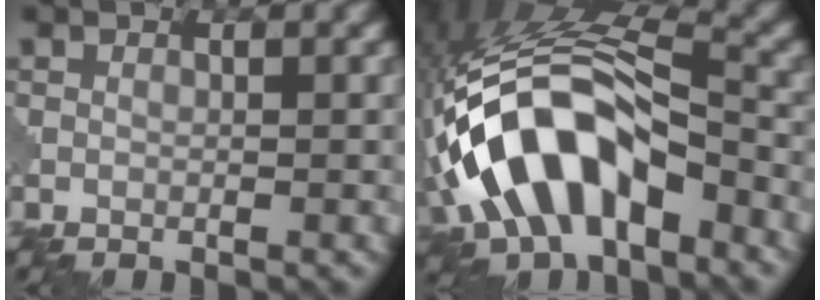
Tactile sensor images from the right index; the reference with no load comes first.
{"total": 11.7, "force": [-4.7, 6.0, 8.9], "torque": [-0.172, 0.018, -0.091]}